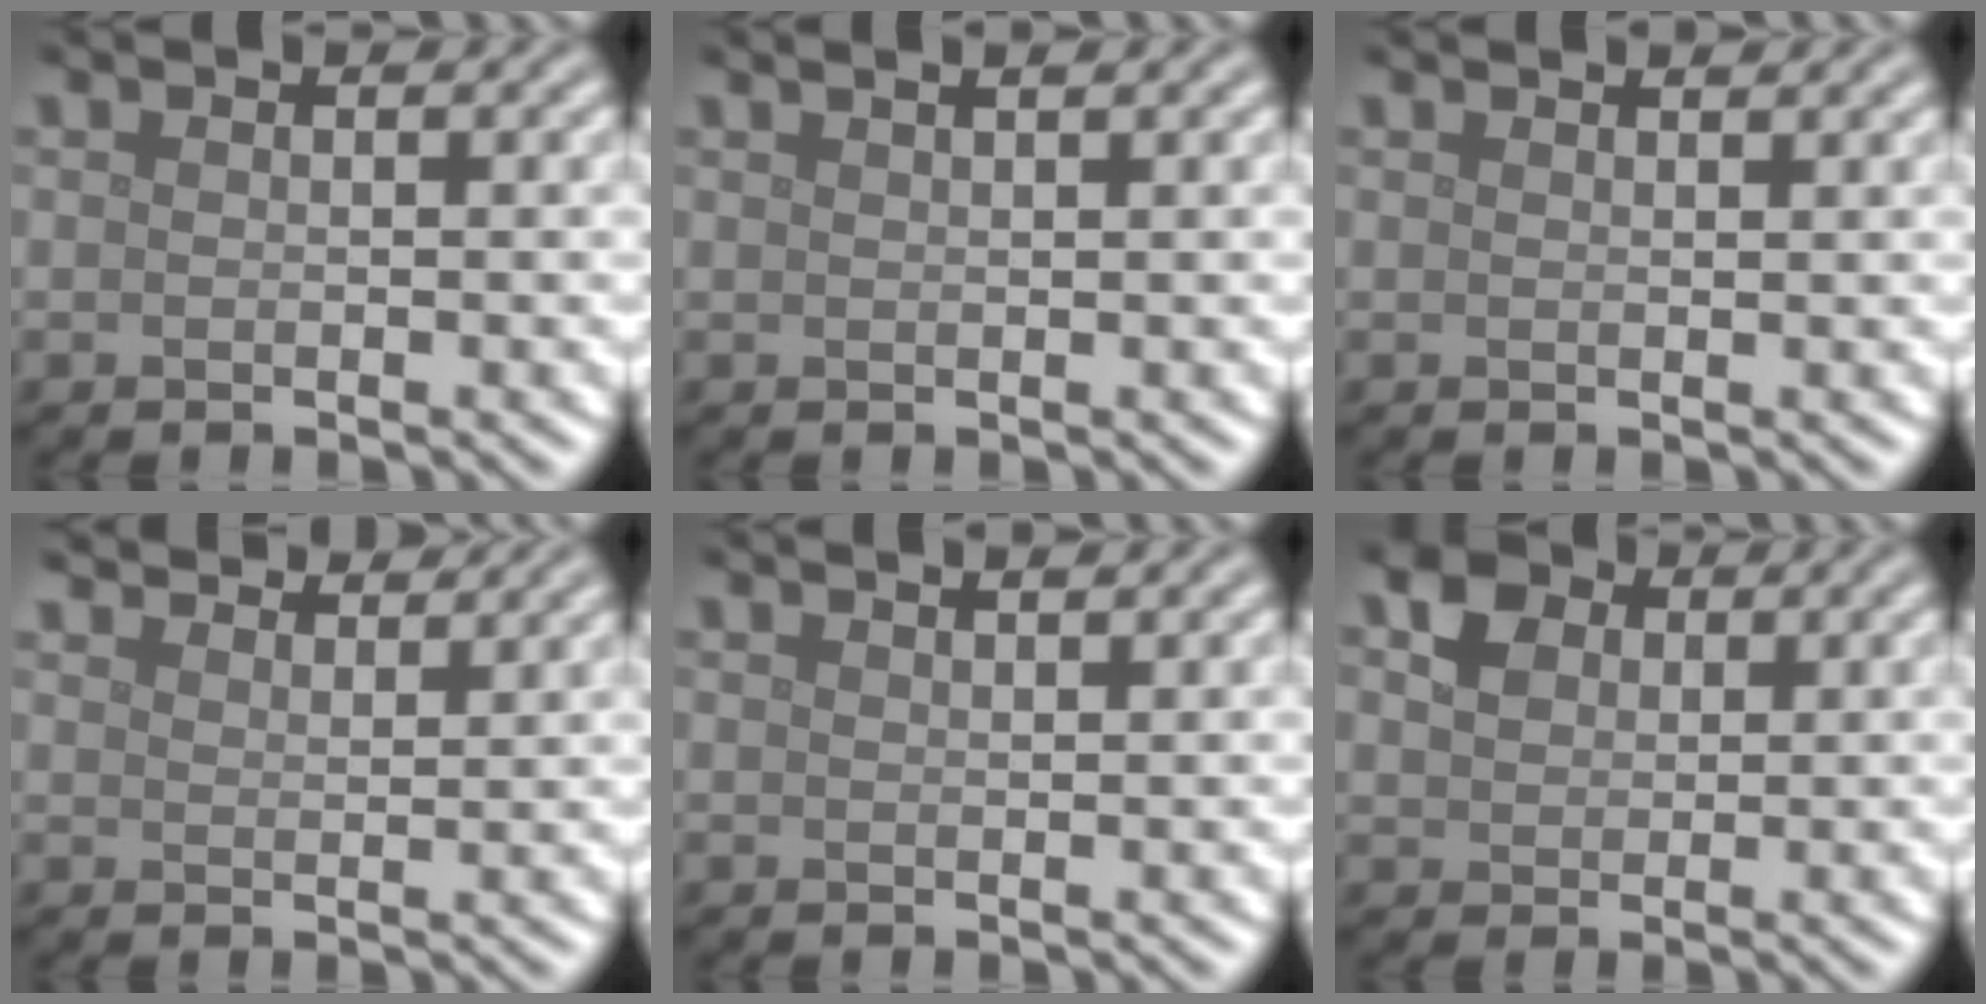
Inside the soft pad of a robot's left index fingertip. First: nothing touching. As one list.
[{"total": 2.8, "force": [1.8, 1.2, 1.7], "torque": [-0.003, 0.012, -0.008]}, {"total": 1.6, "force": [1.5, 0.3, 0.5], "torque": [-0.009, 0.000, 0.012]}, {"total": 5.6, "force": [5.3, 0.9, 1.6], "torque": [-0.029, 0.004, 0.075]}, {"total": 1.6, "force": [1.3, 0.5, 0.8], "torque": [-0.001, 0.001, 0.003]}, {"total": 2.9, "force": [1.1, 2.3, 1.3], "torque": [-0.029, 0.005, 0.017]}]